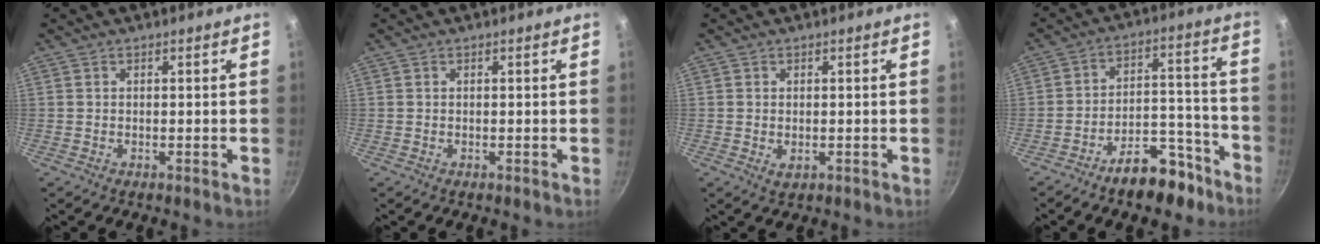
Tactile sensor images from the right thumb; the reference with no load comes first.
{"total": 0.0}
{"total": 1.8, "force": [-0.2, 1.2, 1.3], "torque": [-0.023, -0.004, -0.002]}
{"total": 12.6, "force": [-8.8, 6.1, 6.7], "torque": [-0.056, 0.092, -0.125]}